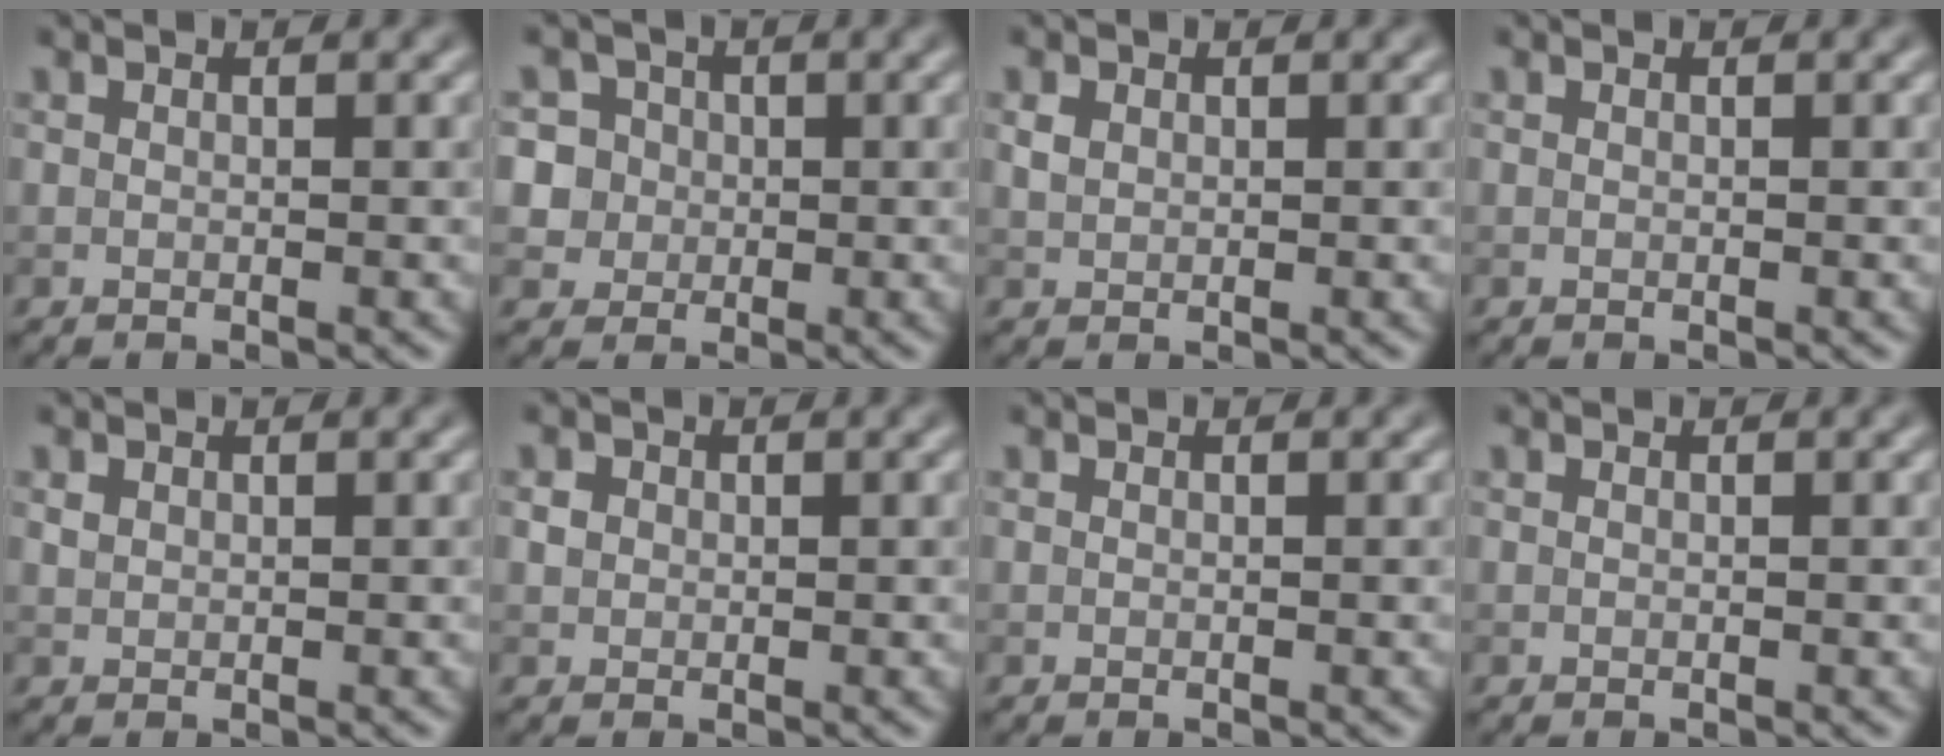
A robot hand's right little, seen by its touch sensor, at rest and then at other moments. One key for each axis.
{"total": 6.8, "fx": 1.7, "fy": 6.3, "fz": 2.2, "tx": -0.039, "ty": 0.037, "tz": 0.009}
{"total": 1.0, "fx": 0.4, "fy": 0.8, "fz": 0.5, "tx": -0.011, "ty": 0.002, "tz": 0.007}
{"total": 0.0}
{"total": 0.6, "fx": 0.3, "fy": 0.4, "fz": 0.2, "tx": -0.005, "ty": -0.002, "tz": 0.008}
{"total": 0.9, "fx": 0.1, "fy": 0.8, "fz": 0.3, "tx": -0.002, "ty": 0.000, "tz": -0.001}
{"total": 0.0}
{"total": 0.0}